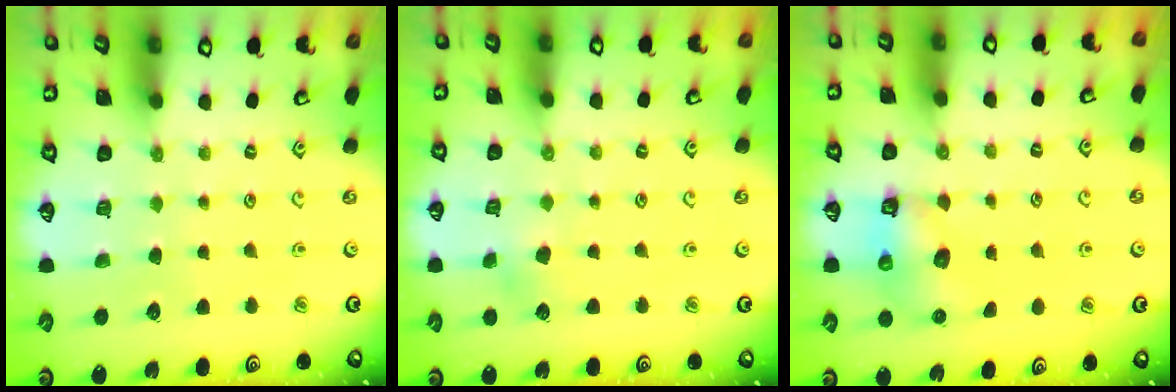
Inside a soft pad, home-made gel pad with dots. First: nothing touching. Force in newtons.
{"total": 3.4, "press": 3.4, "slide": 0.3}
{"total": 5.8, "press": 5.8, "slide": 0.2}